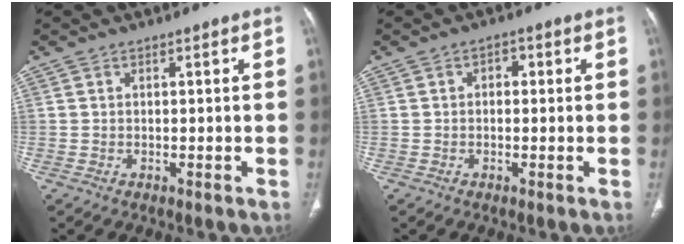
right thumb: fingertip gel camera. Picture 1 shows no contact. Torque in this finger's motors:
{"motor_torque": [-0.30, 0.13, -0.19, -0.02, 0.06]}